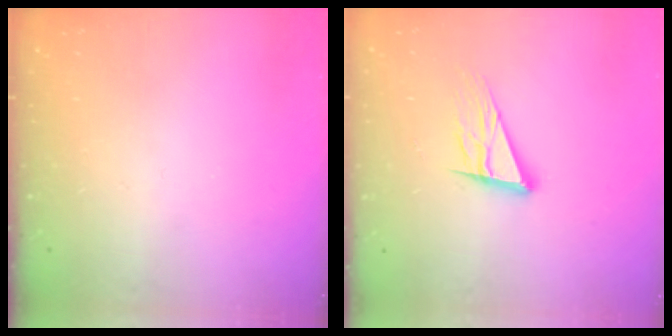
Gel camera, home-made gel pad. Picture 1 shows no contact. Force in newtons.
{"total": 13.6, "press": 13.1, "slide": 3.6}